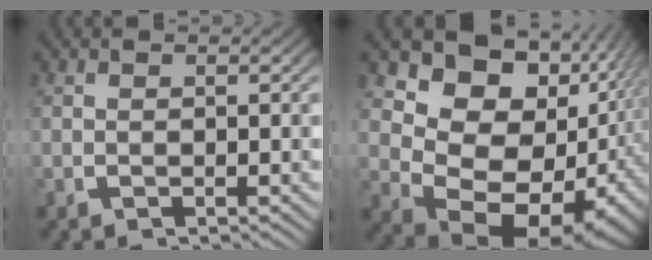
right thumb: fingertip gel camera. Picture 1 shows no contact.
{"total": 18.0, "force": [-0.5, 13.1, 12.4], "torque": [-0.220, -0.045, -0.004]}